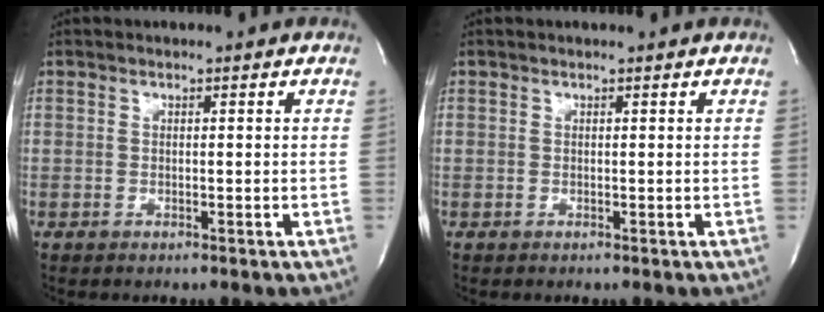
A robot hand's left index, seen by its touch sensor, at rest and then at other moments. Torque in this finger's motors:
{"motor_torque": [0.03, -0.02, -0.21, -0.03]}